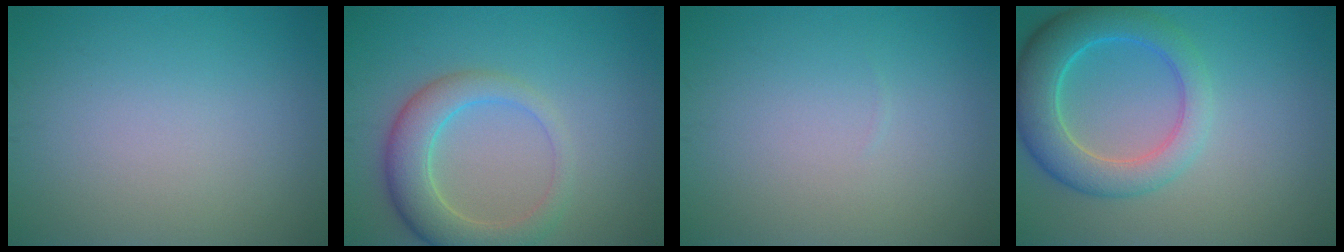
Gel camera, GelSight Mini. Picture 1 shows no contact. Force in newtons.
{"total": 5.2, "press": 5.1, "slide": 0.4}
{"total": 0.0}
{"total": 6.3, "press": 6.3, "slide": 0.3}